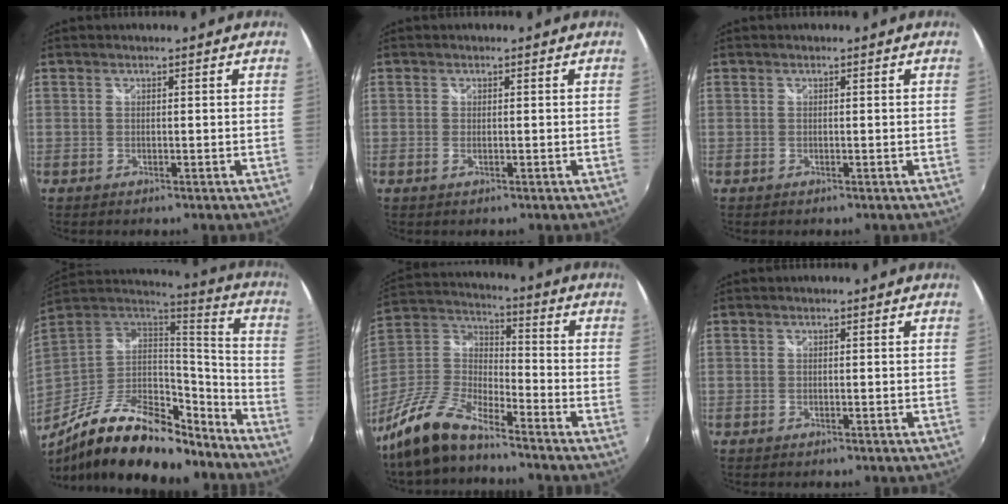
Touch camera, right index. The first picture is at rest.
{"total": 0.5, "force": [0.0, 0.2, 0.5], "torque": [-0.010, 0.001, 0.001]}
{"total": 0.0}
{"total": 26.4, "force": [-18.2, 10.4, 15.9], "torque": [-0.278, -0.007, -0.288]}
{"total": 14.5, "force": [-11.1, 4.2, 8.4], "torque": [-0.198, -0.005, -0.223]}
{"total": 0.0}